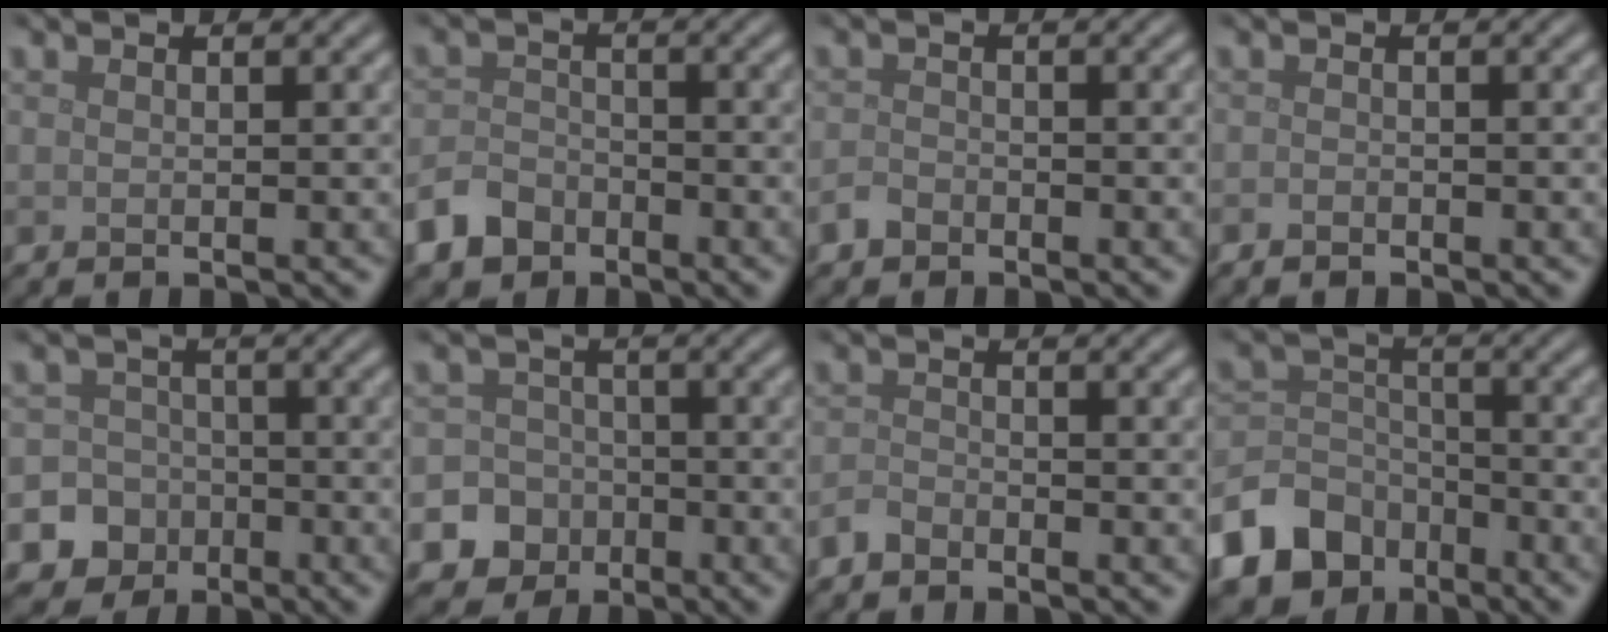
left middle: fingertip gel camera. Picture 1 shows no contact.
{"total": 3.5, "force": [-2.4, 2.3, 1.1], "torque": [-0.023, 0.001, -0.053]}
{"total": 1.3, "force": [-1.0, 0.7, 0.3], "torque": [-0.004, 0.002, -0.023]}
{"total": 0.5, "force": [-0.4, 0.2, 0.2], "torque": [-0.003, -0.002, -0.009]}
{"total": 7.7, "force": [-3.9, 6.6, 0.9], "torque": [0.000, -0.024, -0.084]}
{"total": 7.9, "force": [-3.8, 6.9, 1.0], "torque": [-0.006, -0.025, -0.083]}
{"total": 1.4, "force": [-1.2, 0.6, 0.4], "torque": [-0.006, 0.003, -0.030]}
{"total": 8.0, "force": [-5.1, 5.8, 2.2], "torque": [-0.044, -0.003, -0.108]}